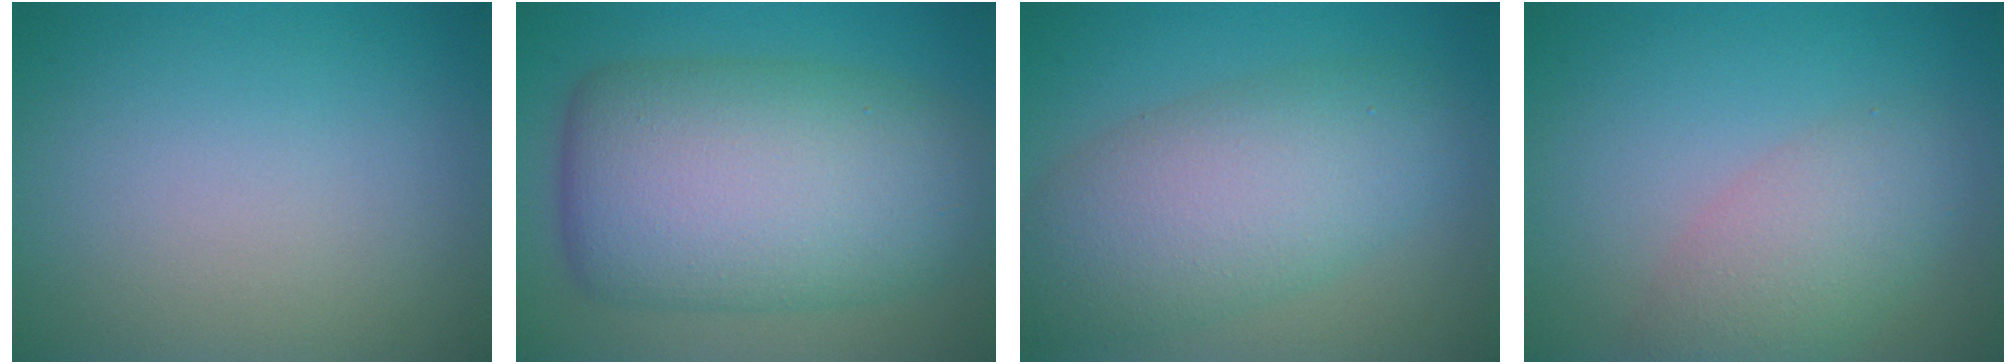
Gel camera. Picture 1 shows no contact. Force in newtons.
{"total": 12.8, "press": 12.8, "slide": 0.0}
{"total": 7.8, "press": 7.8, "slide": 0.5}
{"total": 4.2, "press": 4.2, "slide": 0.1}